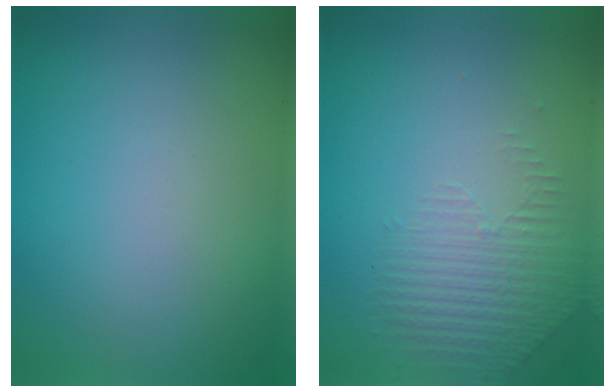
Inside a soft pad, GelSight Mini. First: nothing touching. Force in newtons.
{"total": 1.5, "press": 0.9, "slide": 1.2}